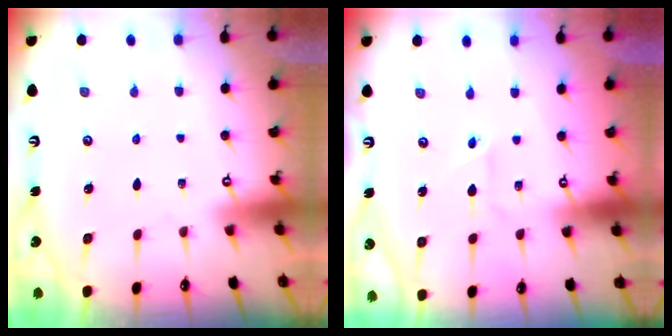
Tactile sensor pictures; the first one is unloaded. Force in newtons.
{"total": 1.8, "press": 1.8, "slide": 0.2}